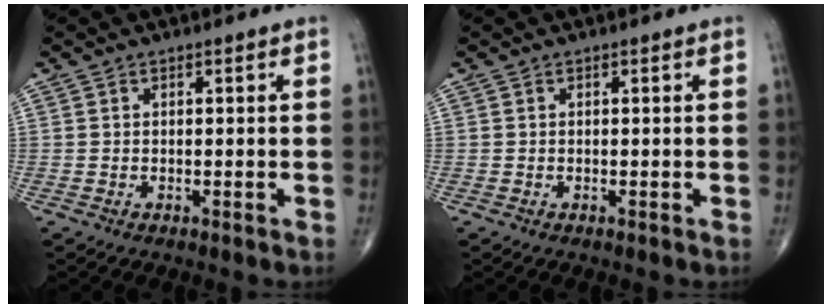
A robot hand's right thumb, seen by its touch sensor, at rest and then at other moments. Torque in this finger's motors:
{"motor_torque": [0.00, 0.00, 0.00, 0.00, 0.01]}